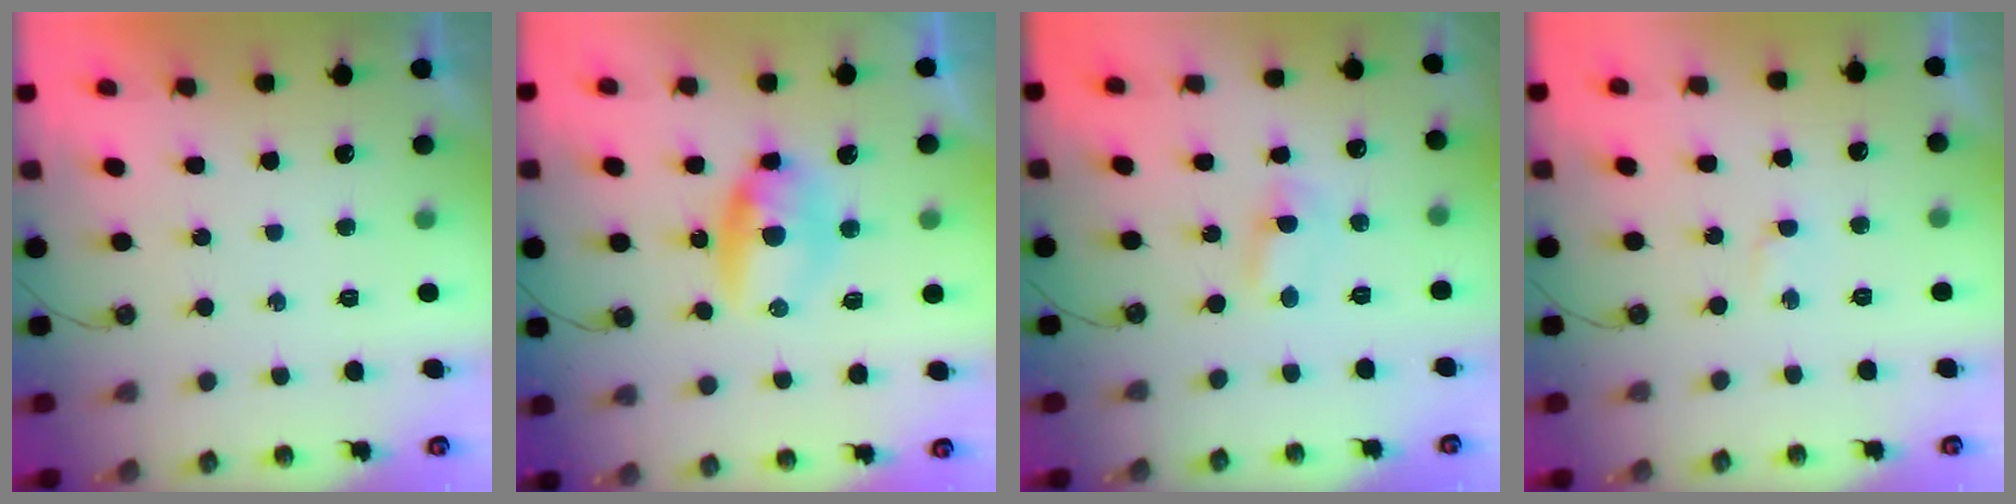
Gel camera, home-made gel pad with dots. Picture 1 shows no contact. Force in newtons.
{"total": 8.3, "press": 7.9, "slide": 2.4}
{"total": 1.6, "press": 1.6, "slide": 0.2}
{"total": 1.8, "press": 1.4, "slide": 1.1}